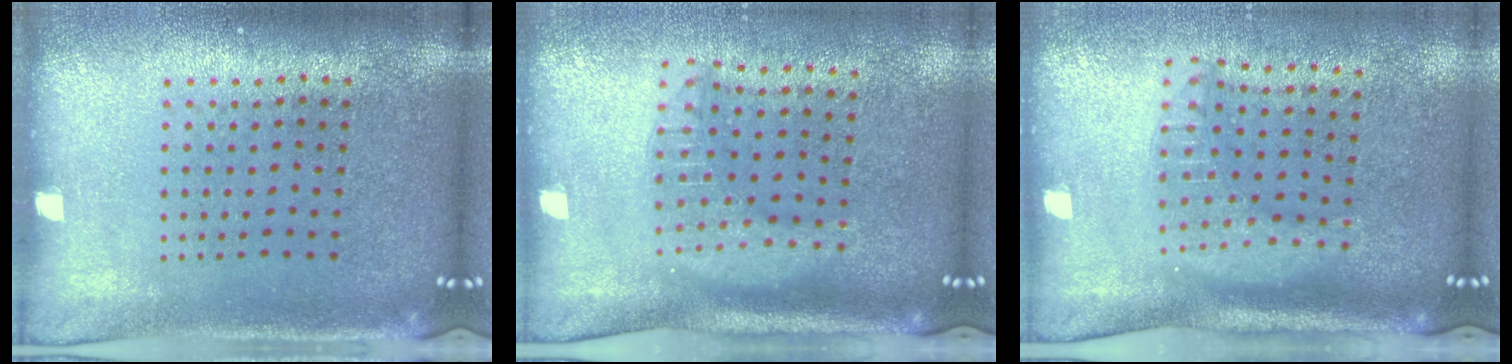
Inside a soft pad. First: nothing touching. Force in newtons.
{"total": 1.8, "press": 1.4, "slide": 1.0}
{"total": 1.9, "press": 1.6, "slide": 1.1}